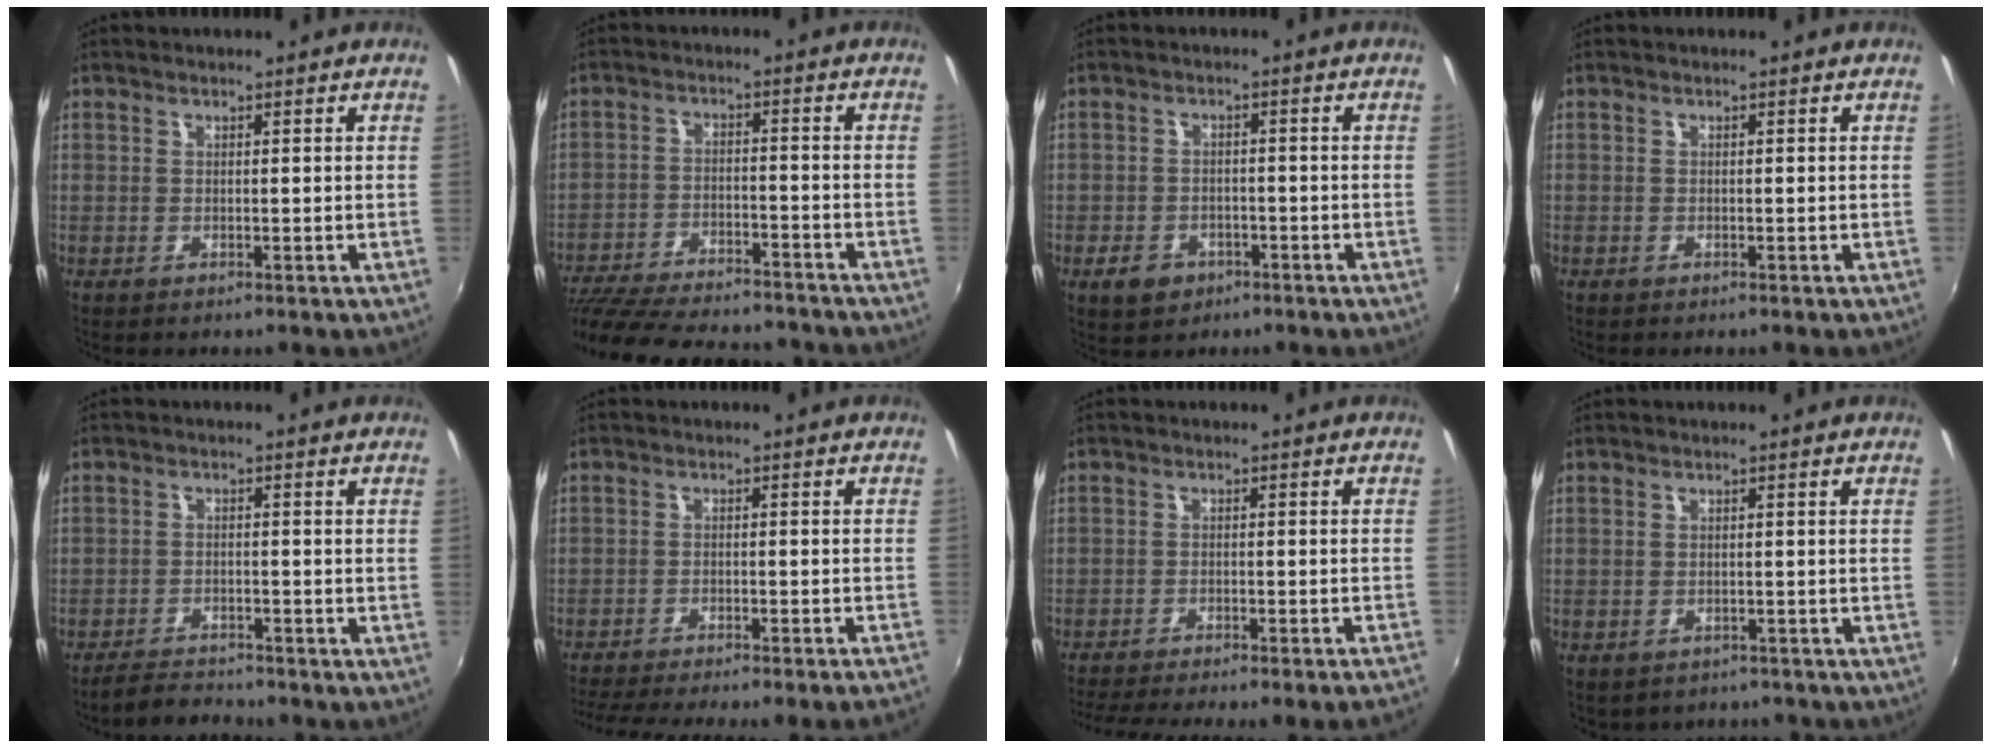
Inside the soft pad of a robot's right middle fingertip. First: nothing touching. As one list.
[{"total": 21.8, "force": [-18.9, 5.5, 9.4], "torque": [-0.195, -0.025, -0.280]}, {"total": 5.1, "force": [-2.7, 3.7, 2.1], "torque": [-0.059, 0.004, -0.038]}, {"total": 0.0}, {"total": 4.9, "force": [-4.7, 1.2, 0.9], "torque": [-0.039, 0.003, -0.076]}, {"total": 13.2, "force": [-12.0, -0.6, 5.5], "torque": [-0.117, -0.019, -0.173]}, {"total": 11.7, "force": [-10.6, -0.7, 4.9], "torque": [-0.105, -0.018, -0.153]}, {"total": 5.2, "force": [-4.0, 2.8, 1.7], "torque": [-0.037, -0.015, -0.045]}]